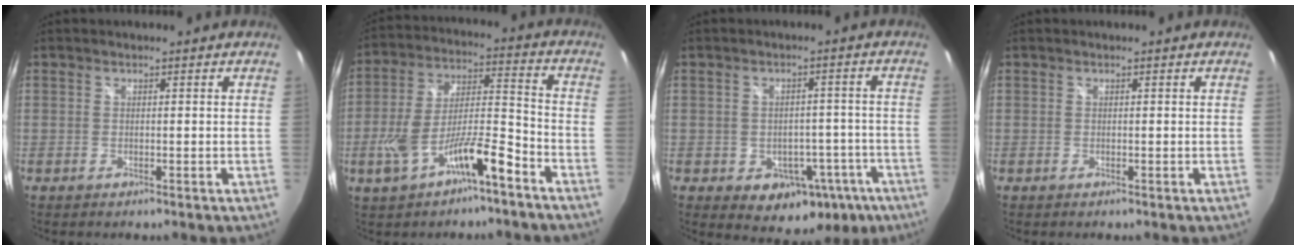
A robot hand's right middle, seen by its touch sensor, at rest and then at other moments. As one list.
[{"total": 13.1, "force": [-7.5, 3.2, 10.2], "torque": [-0.203, 0.002, -0.126]}, {"total": 12.3, "force": [-5.9, 8.8, 6.2], "torque": [-0.095, 0.019, -0.049]}, {"total": 0.0}]